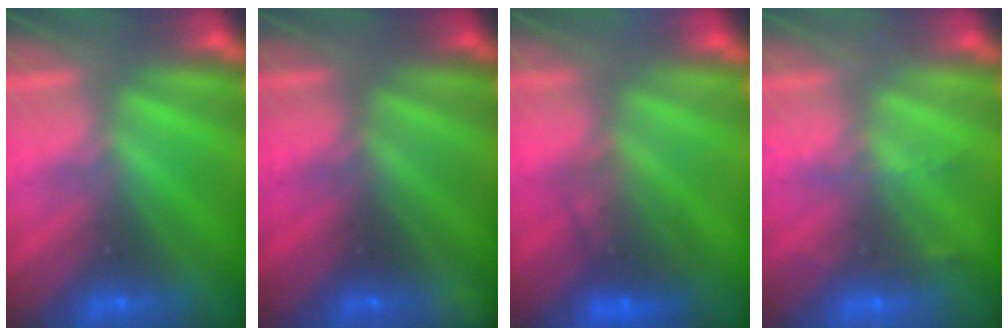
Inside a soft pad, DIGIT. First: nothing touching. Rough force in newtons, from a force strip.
{"total": 2.4}
{"total": 5.6}
{"total": 2.3}